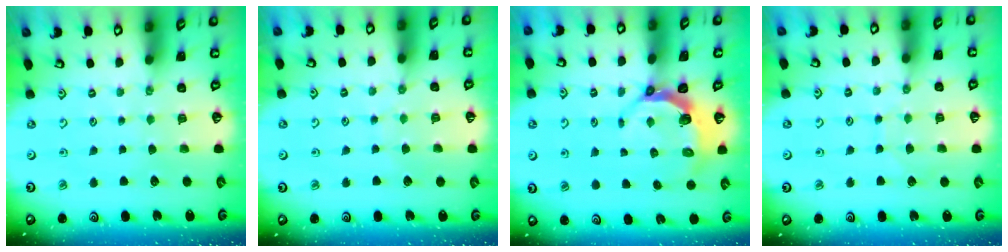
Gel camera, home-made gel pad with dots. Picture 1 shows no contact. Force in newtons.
{"total": 5.2, "press": 5.2, "slide": 0.4}
{"total": 4.8, "press": 3.6, "slide": 3.2}
{"total": 5.7, "press": 5.7, "slide": 0.6}